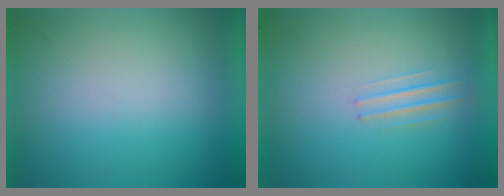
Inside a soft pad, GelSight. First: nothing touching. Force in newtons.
{"total": 1.3}